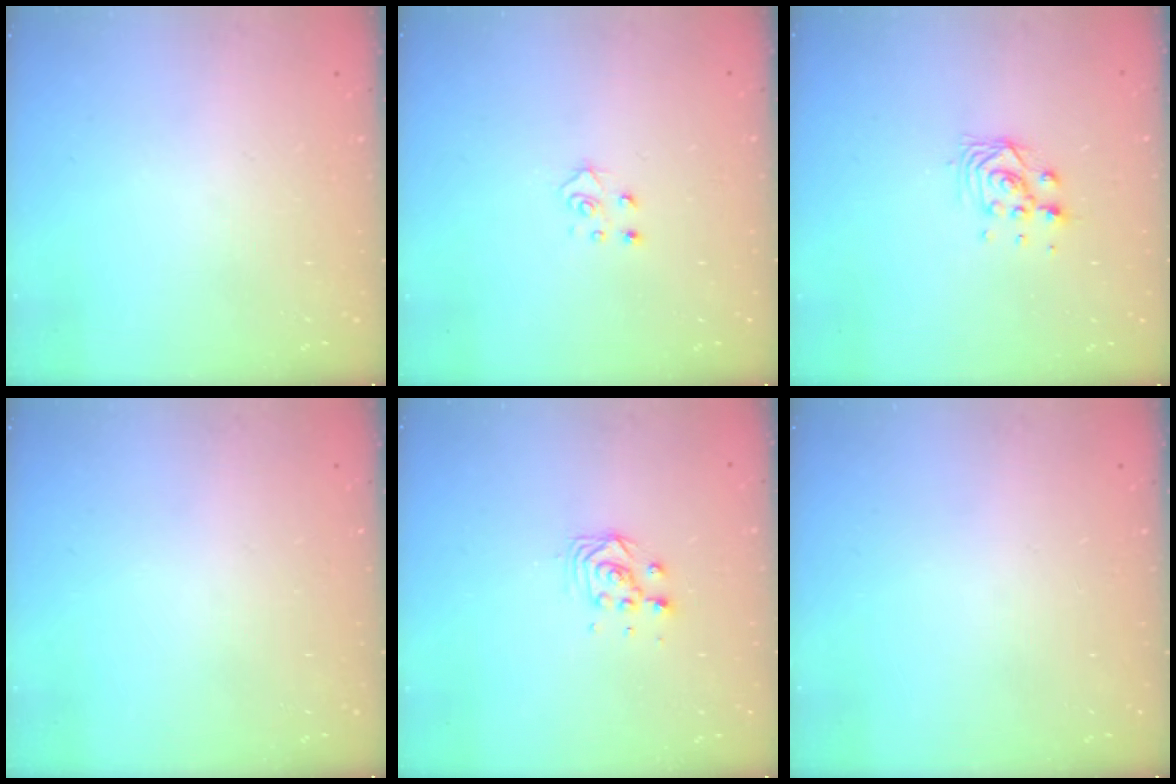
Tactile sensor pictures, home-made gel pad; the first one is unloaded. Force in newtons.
{"total": 4.6, "press": 4.6, "slide": 0.4}
{"total": 4.9, "press": 4.8, "slide": 0.5}
{"total": 0.0}
{"total": 6.1, "press": 6.1, "slide": 0.3}
{"total": 0.0}